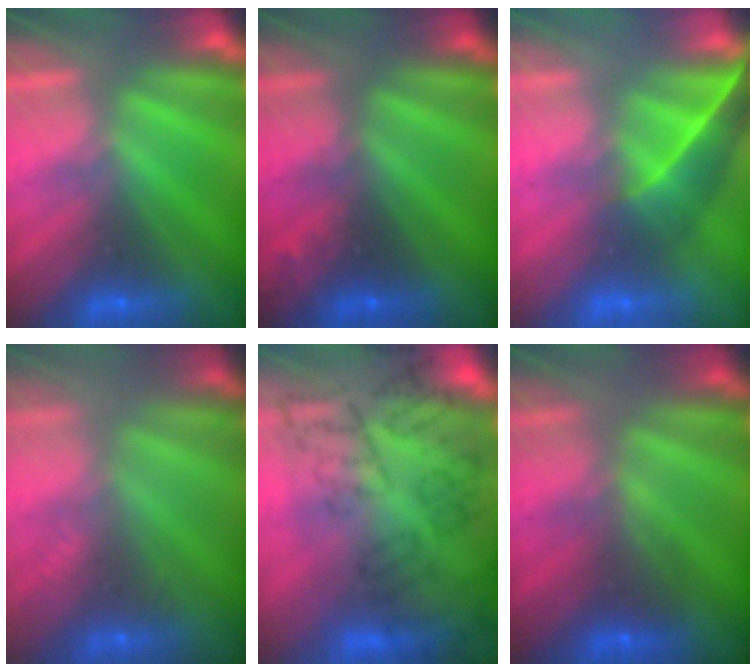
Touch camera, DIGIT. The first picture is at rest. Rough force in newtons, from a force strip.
{"total": 2.4}
{"total": 4.1}
{"total": 2.5}
{"total": 10.8}
{"total": 2.1}